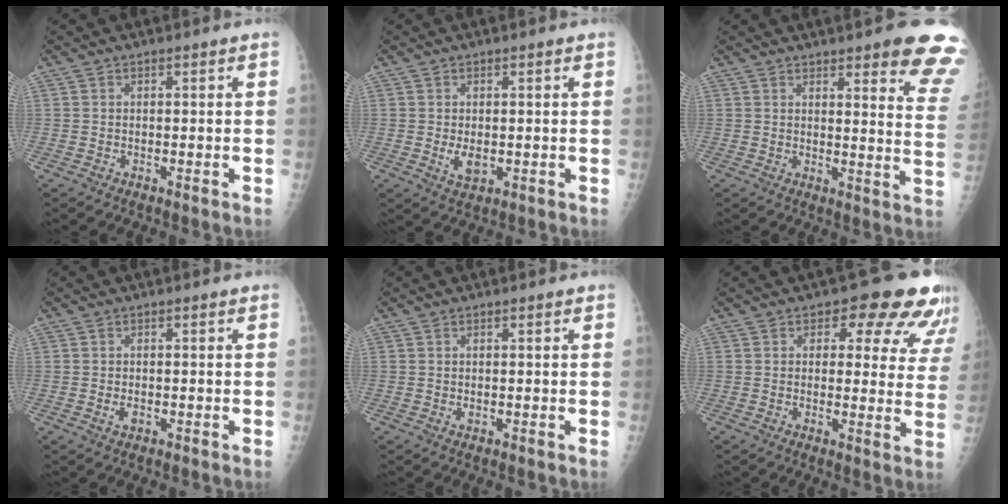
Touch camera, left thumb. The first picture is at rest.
{"total": 3.3, "force": [-0.1, 1.8, 2.8], "torque": [-0.042, -0.008, 0.006]}
{"total": 15.4, "force": [10.3, 3.2, 10.9], "torque": [-0.105, -0.054, 0.108]}
{"total": 1.5, "force": [-0.2, 0.8, 1.3], "torque": [-0.022, 0.002, 0.000]}
{"total": 0.8, "force": [0.3, 0.3, 0.7], "torque": [-0.014, 0.001, 0.007]}
{"total": 12.9, "force": [8.8, 6.5, 6.9], "torque": [-0.015, -0.036, 0.080]}